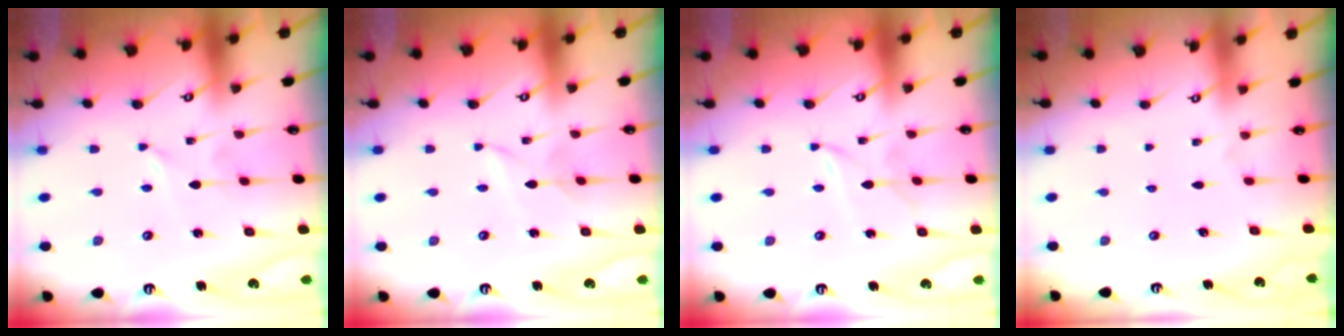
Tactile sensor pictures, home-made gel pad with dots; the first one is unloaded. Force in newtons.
{"total": 1.3, "press": 1.3, "slide": 0.2}
{"total": 2.7, "press": 2.7, "slide": 0.3}
{"total": 0.0}